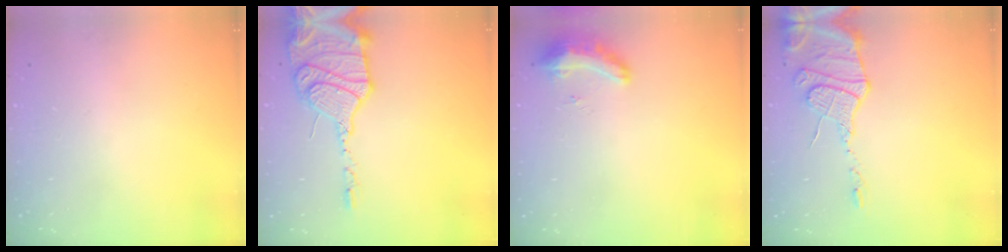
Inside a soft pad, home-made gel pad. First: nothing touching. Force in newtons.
{"total": 20.5, "press": 19.8, "slide": 5.4}
{"total": 8.4, "press": 8.3, "slide": 1.3}
{"total": 14.4, "press": 14.4, "slide": 1.4}